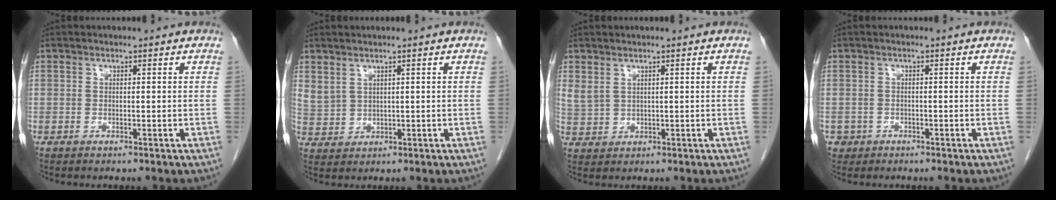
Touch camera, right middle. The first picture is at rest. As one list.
[{"total": 3.2, "force": [2.4, 1.7, 1.2], "torque": [-0.030, -0.002, 0.061]}, {"total": 2.7, "force": [1.8, 1.5, 1.4], "torque": [-0.038, 0.002, 0.050]}, {"total": 1.7, "force": [-0.8, 1.4, 0.0], "torque": [-0.002, 0.007, -0.013]}]